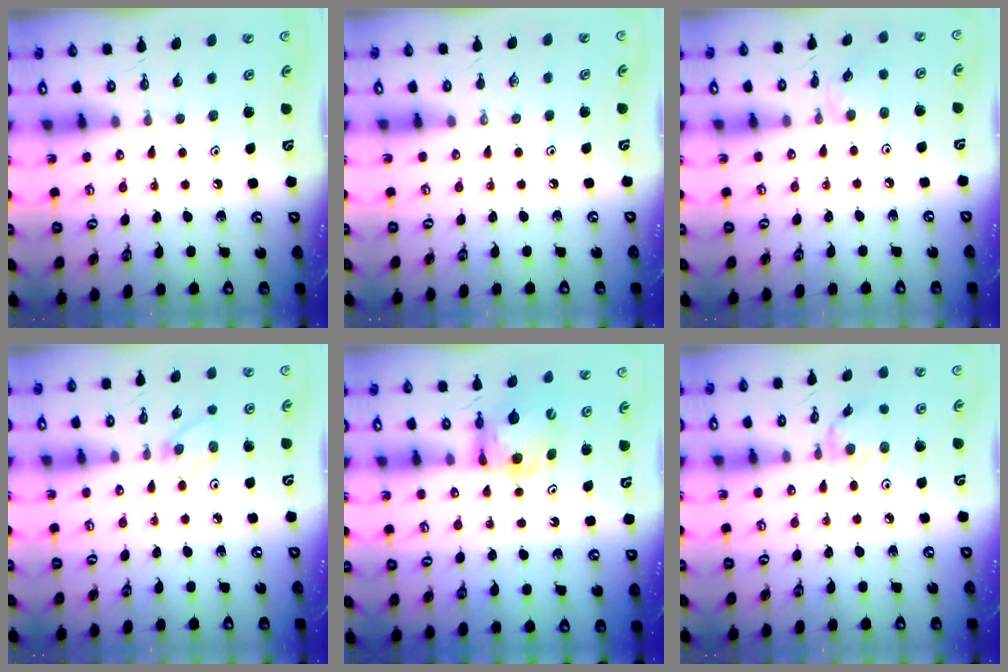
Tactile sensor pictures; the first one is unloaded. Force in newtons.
{"total": 0.0}
{"total": 1.3, "press": 1.2, "slide": 0.4}
{"total": 3.3, "press": 3.3, "slide": 0.4}
{"total": 6.3, "press": 6.3, "slide": 0.4}
{"total": 1.0, "press": 1.0, "slide": 0.3}